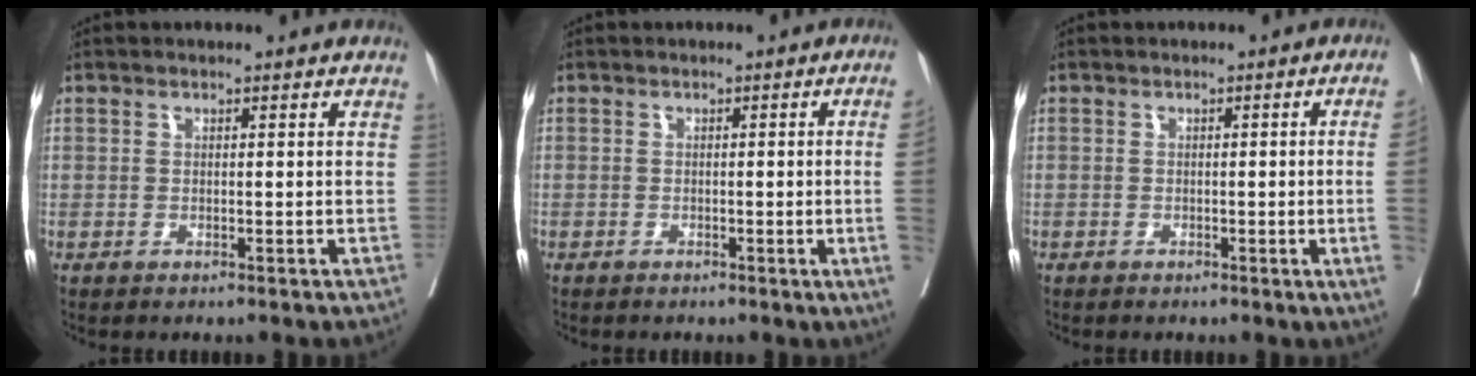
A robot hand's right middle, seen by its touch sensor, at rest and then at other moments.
{"total": 4.5, "force": [-0.7, -1.7, 4.1], "torque": [-0.047, -0.009, -0.009]}
{"total": 5.1, "force": [-0.7, -1.8, 4.7], "torque": [-0.051, -0.011, -0.008]}